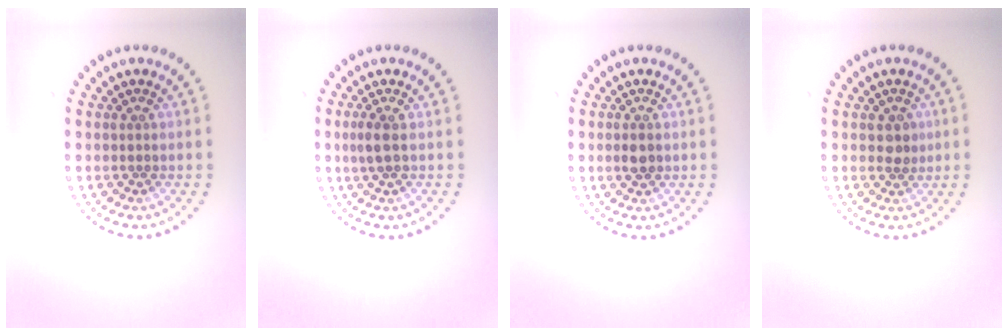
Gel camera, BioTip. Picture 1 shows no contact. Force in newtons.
{"total": 1.6, "press": 1.4, "slide": 0.6}
{"total": 1.4, "press": 1.4, "slide": 0.1}
{"total": 1.6, "press": 1.5, "slide": 0.5}